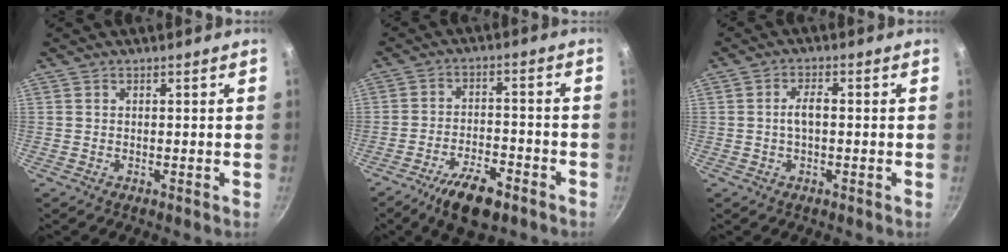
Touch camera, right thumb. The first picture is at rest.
{"total": 10.4, "force": [-6.5, 4.0, 7.0], "torque": [-0.115, 0.035, -0.107]}
{"total": 3.3, "force": [-0.2, 1.6, 2.9], "torque": [-0.056, 0.015, -0.005]}